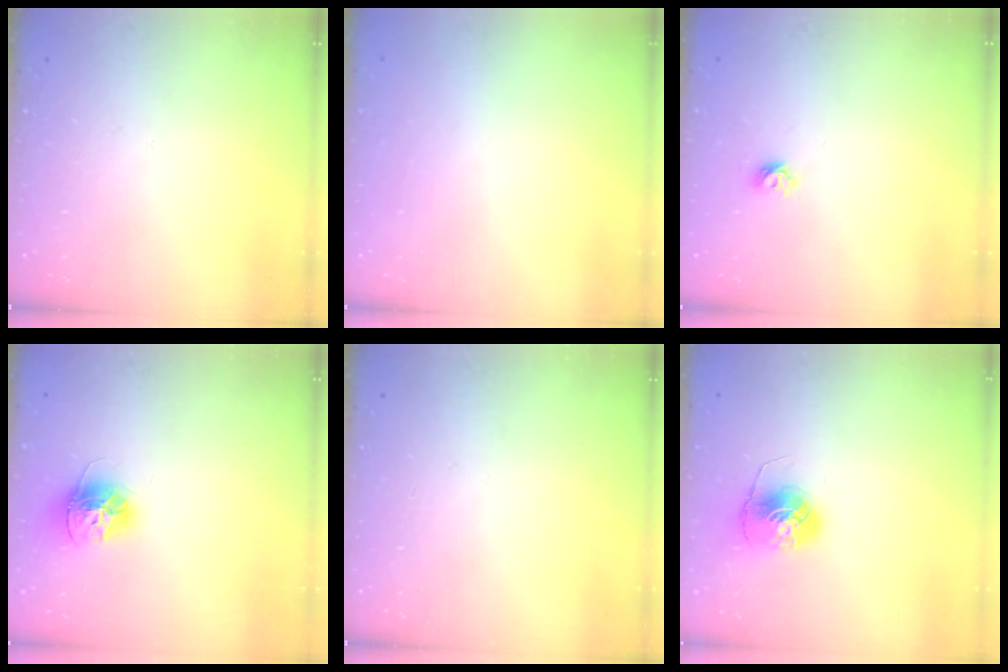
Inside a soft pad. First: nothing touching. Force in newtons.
{"total": 0.9, "press": 0.9, "slide": 0.1}
{"total": 5.5, "press": 5.5, "slide": 0.7}
{"total": 12.1, "press": 12.1, "slide": 0.5}
{"total": 0.0}
{"total": 6.8, "press": 6.8, "slide": 0.3}